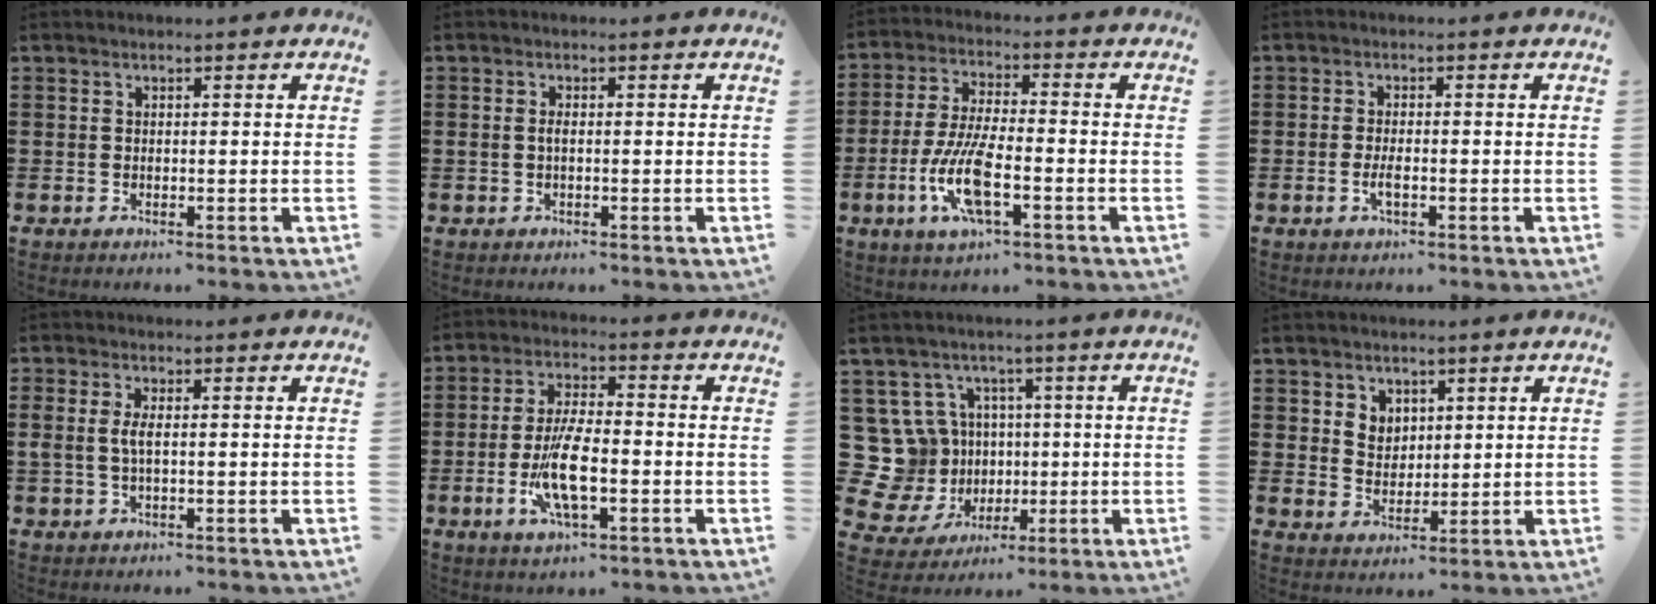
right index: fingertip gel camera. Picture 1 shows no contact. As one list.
[{"total": 1.2, "force": [-0.3, 0.4, 1.1], "torque": [-0.030, -0.003, -0.008]}, {"total": 9.6, "force": [-3.6, 2.7, 8.4], "torque": [-0.189, -0.013, -0.070]}, {"total": 2.3, "force": [-0.8, 0.7, 2.0], "torque": [-0.044, -0.002, -0.016]}, {"total": 2.8, "force": [-0.1, 0.9, 2.7], "torque": [-0.065, -0.005, -0.008]}, {"total": 9.5, "force": [-2.4, 2.9, 8.7], "torque": [-0.182, -0.014, -0.045]}, {"total": 11.1, "force": [2.1, 10.5, 2.7], "torque": [-0.130, -0.012, 0.051]}, {"total": 3.9, "force": [2.3, 3.1, 0.5], "torque": [-0.016, 0.007, 0.040]}]